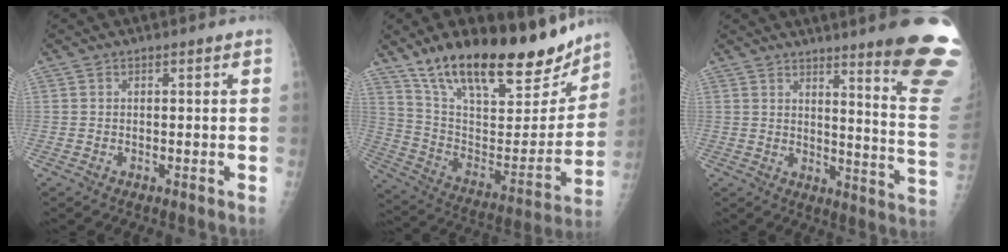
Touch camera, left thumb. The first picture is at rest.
{"total": 29.2, "force": [20.8, 10.7, 17.4], "torque": [-0.241, -0.065, 0.342]}
{"total": 18.0, "force": [13.0, 0.8, 12.5], "torque": [-0.127, -0.113, 0.160]}